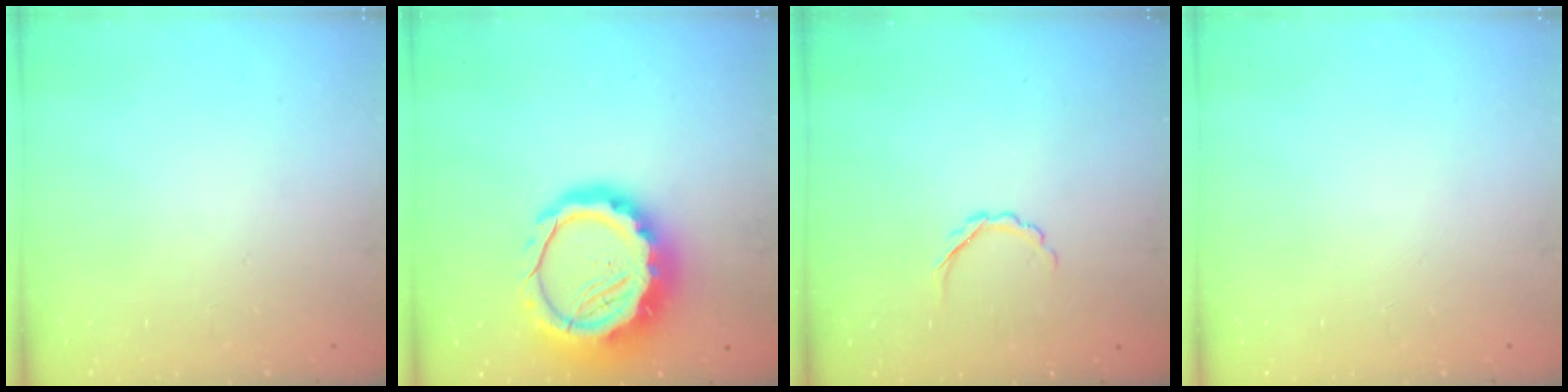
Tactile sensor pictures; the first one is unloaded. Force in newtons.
{"total": 16.1, "press": 15.6, "slide": 3.7}
{"total": 2.7, "press": 2.6, "slide": 0.7}
{"total": 0.0}